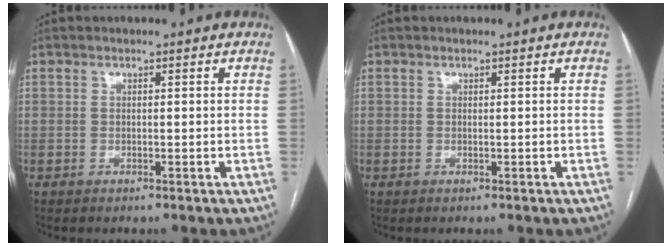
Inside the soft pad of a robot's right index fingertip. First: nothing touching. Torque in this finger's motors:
{"motor_torque": [-0.11, 0.04, -0.01, 0.00]}